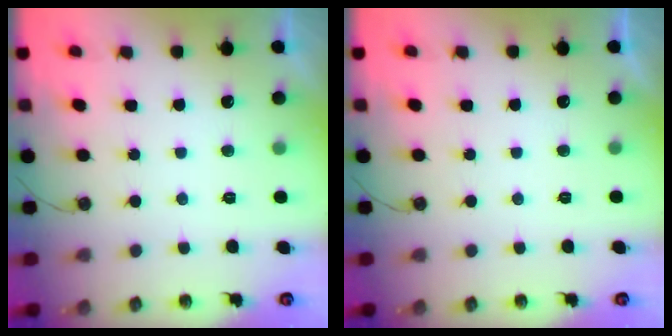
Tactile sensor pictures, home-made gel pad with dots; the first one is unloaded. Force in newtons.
{"total": 0.0}